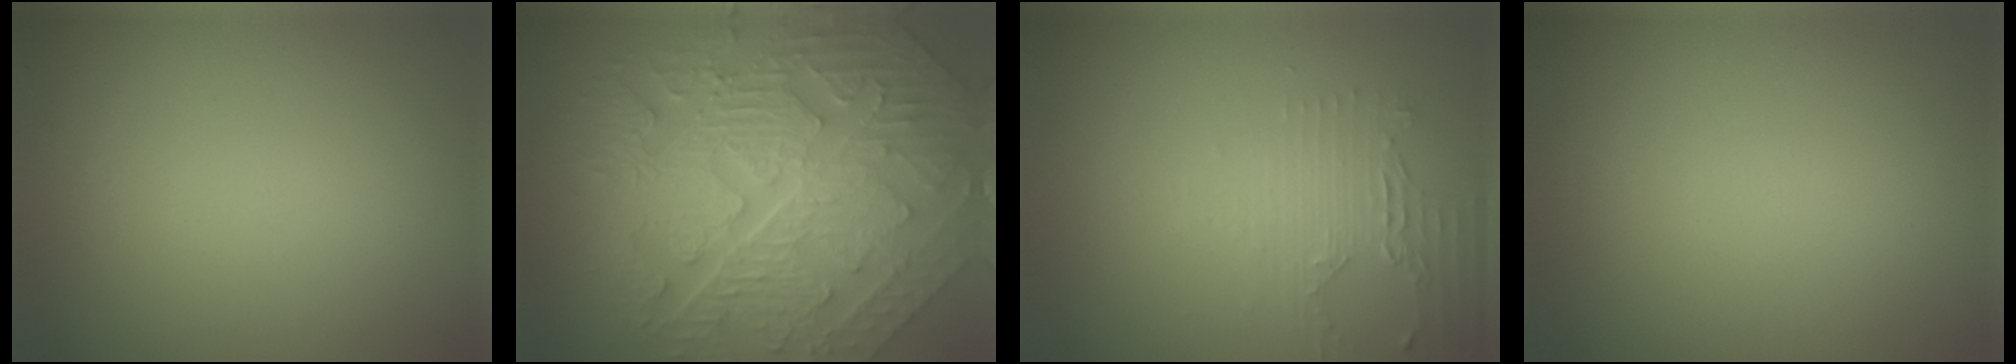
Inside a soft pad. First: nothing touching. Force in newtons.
{"total": 11.4, "press": 7.8, "slide": 8.3}
{"total": 2.1, "press": 1.6, "slide": 1.4}
{"total": 0.0}